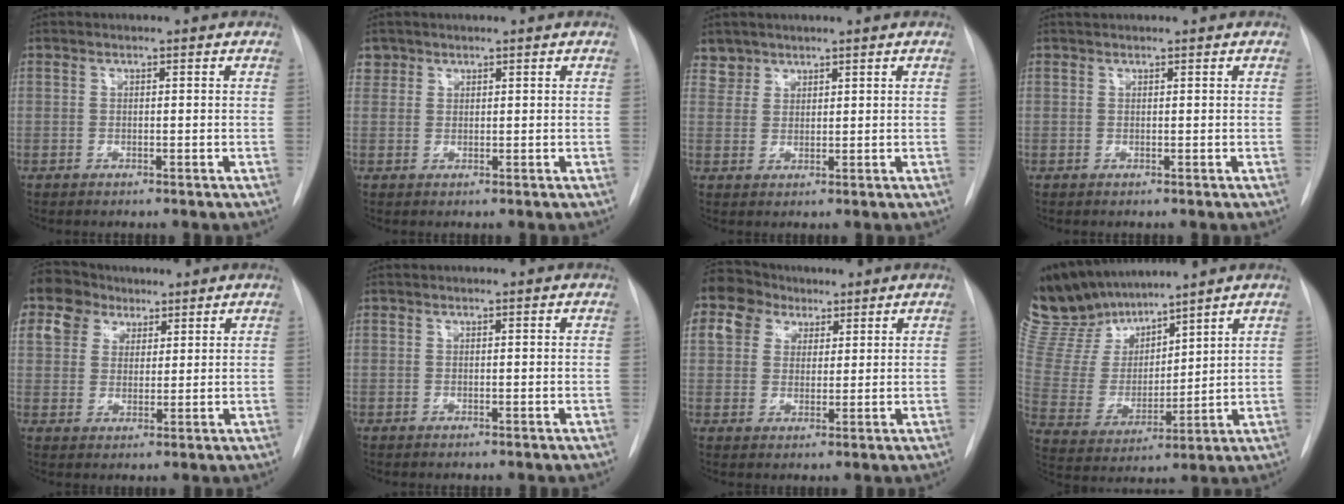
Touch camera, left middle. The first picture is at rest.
{"total": 1.6, "force": [1.1, 1.2, -0.2], "torque": [0.017, 0.007, 0.016]}
{"total": 2.6, "force": [2.1, 1.4, -0.6], "torque": [0.019, 0.007, 0.039]}
{"total": 1.0, "force": [1.0, 0.1, 0.3], "torque": [-0.012, 0.017, 0.021]}
{"total": 12.4, "force": [7.4, 9.2, 3.6], "torque": [-0.101, 0.045, 0.142]}
{"total": 0.0}
{"total": 16.6, "force": [9.1, 12.5, 6.0], "torque": [-0.188, 0.075, 0.177]}
{"total": 14.3, "force": [13.0, 4.3, 4.3], "torque": [-0.099, 0.009, 0.265]}